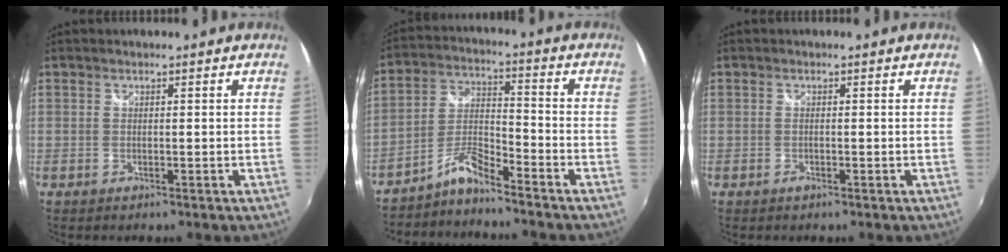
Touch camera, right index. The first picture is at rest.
{"total": 5.8, "force": [-5.3, -0.2, 2.3], "torque": [-0.055, 0.023, -0.110]}
{"total": 0.7, "force": [-0.4, 0.2, 0.5], "torque": [-0.011, -0.001, -0.009]}